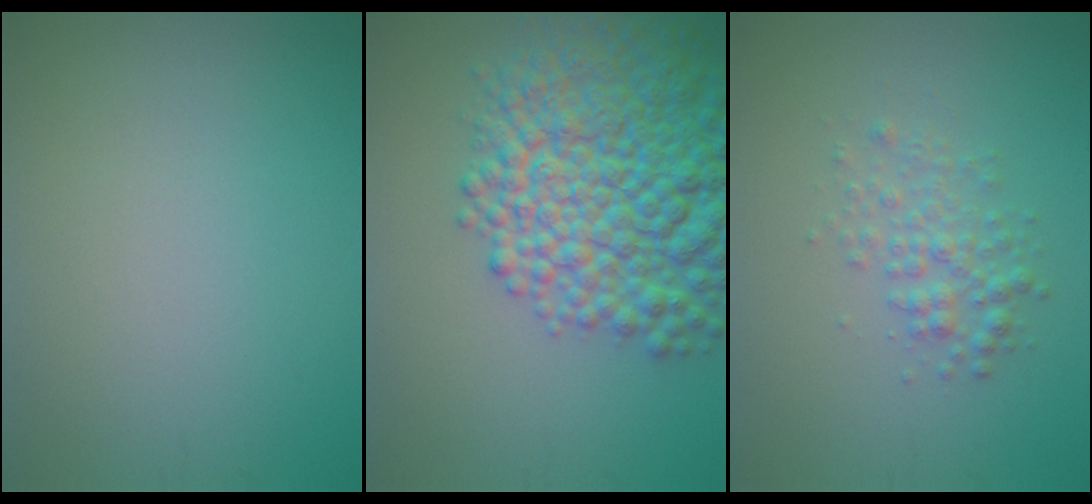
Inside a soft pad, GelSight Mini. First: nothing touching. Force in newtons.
{"total": 11.5, "press": 11.5, "slide": 0.5}
{"total": 2.5, "press": 2.5, "slide": 0.0}